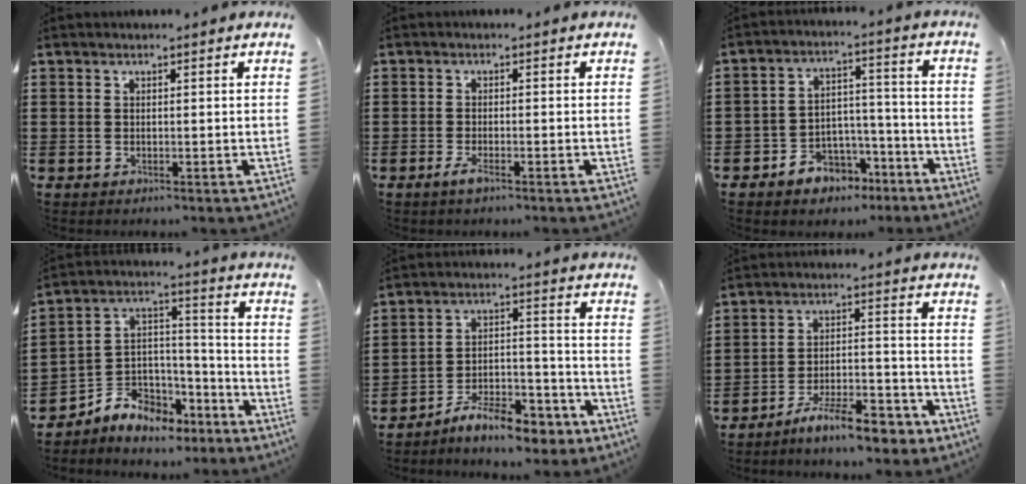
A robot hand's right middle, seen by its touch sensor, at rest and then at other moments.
{"total": 1.8, "force": [-1.1, 0.3, 1.5], "torque": [-0.033, -0.006, -0.021]}
{"total": 5.1, "force": [-4.1, 3.1, 0.5], "torque": [-0.016, 0.015, -0.078]}
{"total": 6.0, "force": [-5.3, 2.7, -0.9], "torque": [-0.001, 0.002, -0.105]}
{"total": 8.8, "force": [-7.7, 2.1, 3.6], "torque": [-0.055, 0.026, -0.142]}
{"total": 9.3, "force": [-7.9, 1.7, 4.7], "torque": [-0.075, 0.022, -0.144]}